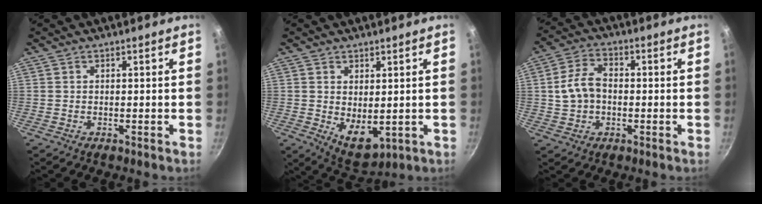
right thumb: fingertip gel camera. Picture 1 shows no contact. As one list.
[{"total": 6.9, "force": [0.6, 4.2, 5.5], "torque": [-0.070, -0.022, 0.027]}, {"total": 7.9, "force": [-0.1, 5.6, 5.5], "torque": [-0.090, 0.023, -0.007]}]